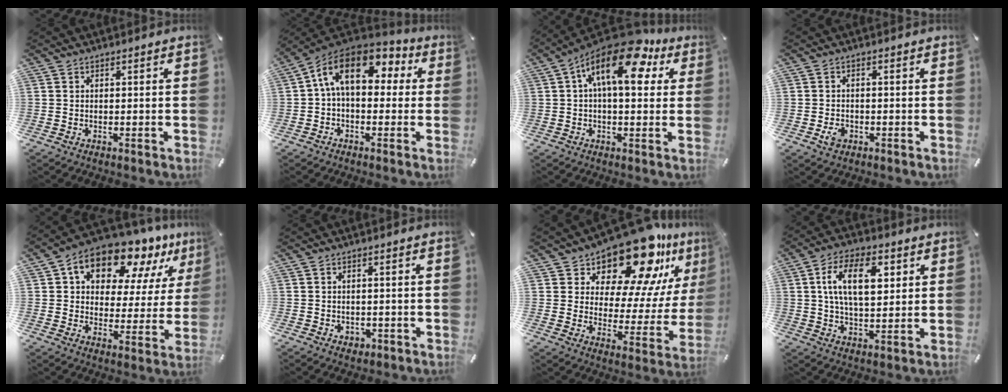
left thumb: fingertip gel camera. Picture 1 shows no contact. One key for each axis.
{"total": 13.7, "fx": 3.5, "fy": 8.1, "fz": 10.4, "tx": -0.192, "ty": -0.007, "tz": 0.060}
{"total": 16.9, "fx": 6.5, "fy": 7.7, "fz": 13.5, "tx": -0.214, "ty": -0.031, "tz": 0.104}
{"total": 2.9, "fx": -1.0, "fy": 2.3, "fz": 1.5, "tx": -0.034, "ty": 0.002, "tz": -0.019}
{"total": 15.0, "fx": 10.4, "fy": 8.1, "fz": 7.1, "tx": -0.126, "ty": -0.067, "tz": 0.184}
{"total": 1.7, "fx": -0.4, "fy": 1.5, "fz": 0.6, "tx": -0.012, "ty": 0.004, "tz": -0.010}
{"total": 19.2, "fx": 15.8, "fy": 7.4, "fz": 8.1, "tx": -0.124, "ty": -0.140, "tz": 0.268}
{"total": 13.4, "fx": 3.6, "fy": 7.2, "fz": 10.7, "tx": -0.198, "ty": -0.002, "tz": 0.055}